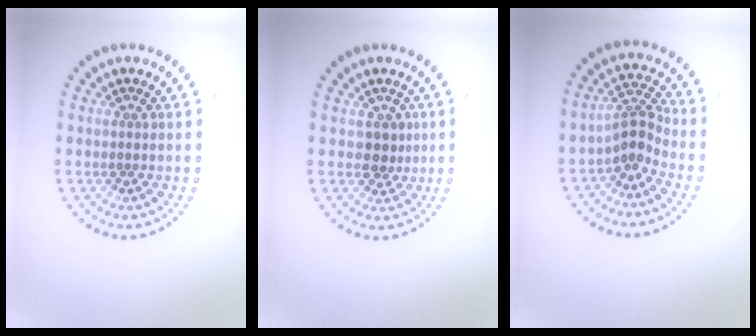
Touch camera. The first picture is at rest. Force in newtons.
{"total": 1.9, "press": 1.5, "slide": 1.1}
{"total": 2.7, "press": 1.9, "slide": 1.9}